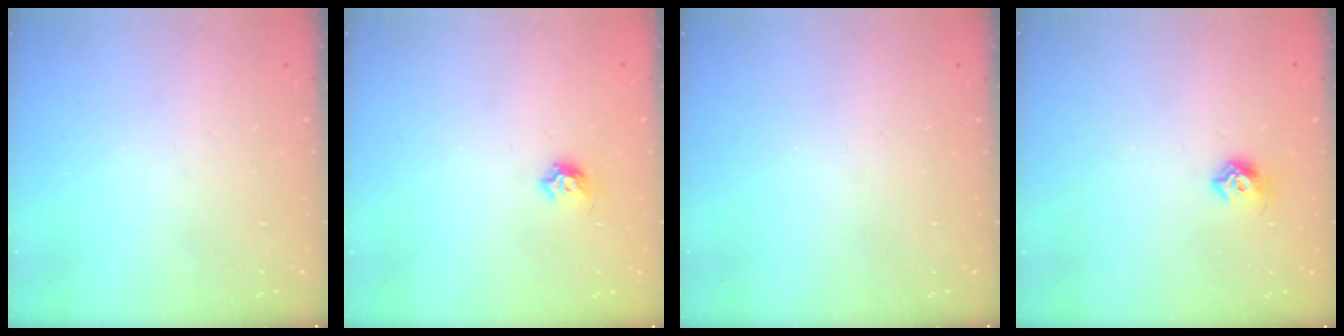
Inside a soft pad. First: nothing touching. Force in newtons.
{"total": 4.9, "press": 4.8, "slide": 0.9}
{"total": 0.0}
{"total": 6.8, "press": 6.7, "slide": 1.2}